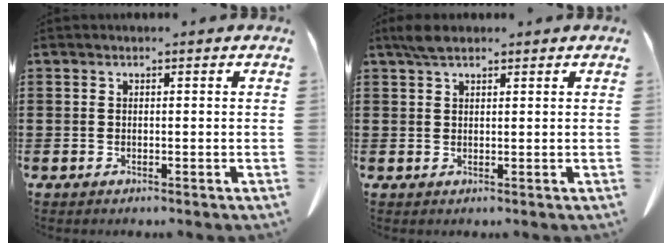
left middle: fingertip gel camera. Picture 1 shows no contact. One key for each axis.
{"total": 2.4, "fx": 1.9, "fy": 0.8, "fz": 1.3, "tx": -0.030, "ty": 0.005, "tz": 0.035}